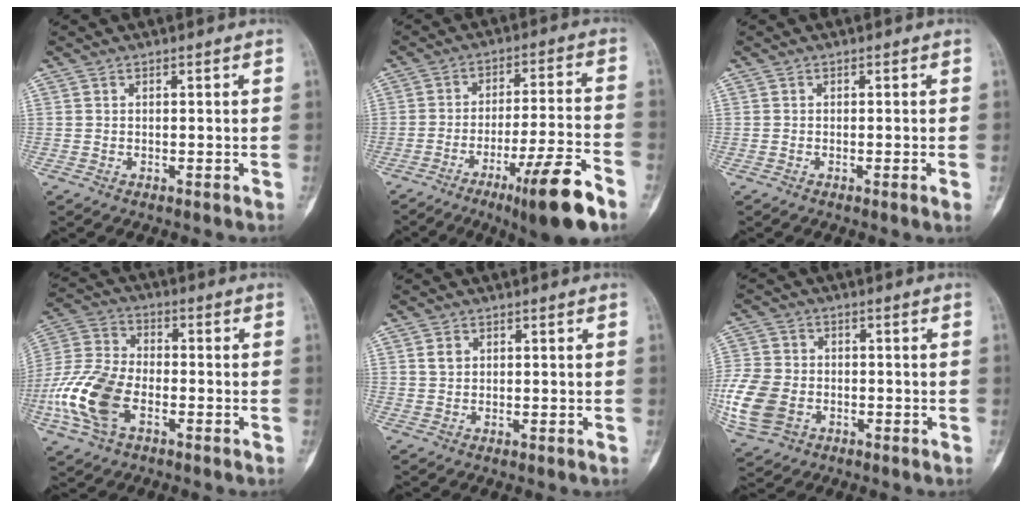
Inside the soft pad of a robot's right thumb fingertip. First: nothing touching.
{"total": 14.2, "force": [-8.3, 1.1, 11.5], "torque": [-0.189, 0.037, -0.128]}
{"total": 1.1, "force": [-0.3, -0.2, 1.0], "torque": [-0.018, -0.003, -0.004]}
{"total": 14.8, "force": [-5.0, 8.6, 11.0], "torque": [-0.245, 0.020, -0.101]}
{"total": 1.9, "force": [0.8, 1.4, 1.0], "torque": [-0.013, -0.001, 0.016]}
{"total": 13.6, "force": [-3.7, 10.1, 8.3], "torque": [-0.197, 0.000, -0.066]}